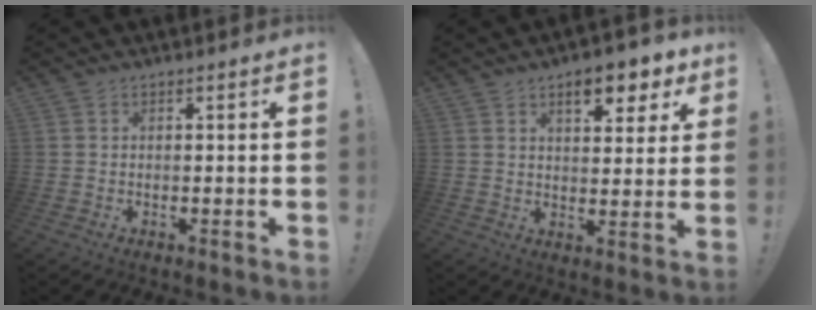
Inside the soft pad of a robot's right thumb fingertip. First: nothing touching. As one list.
[{"total": 9.2, "force": [5.4, 3.8, 6.5], "torque": [-0.074, -0.031, 0.088]}]